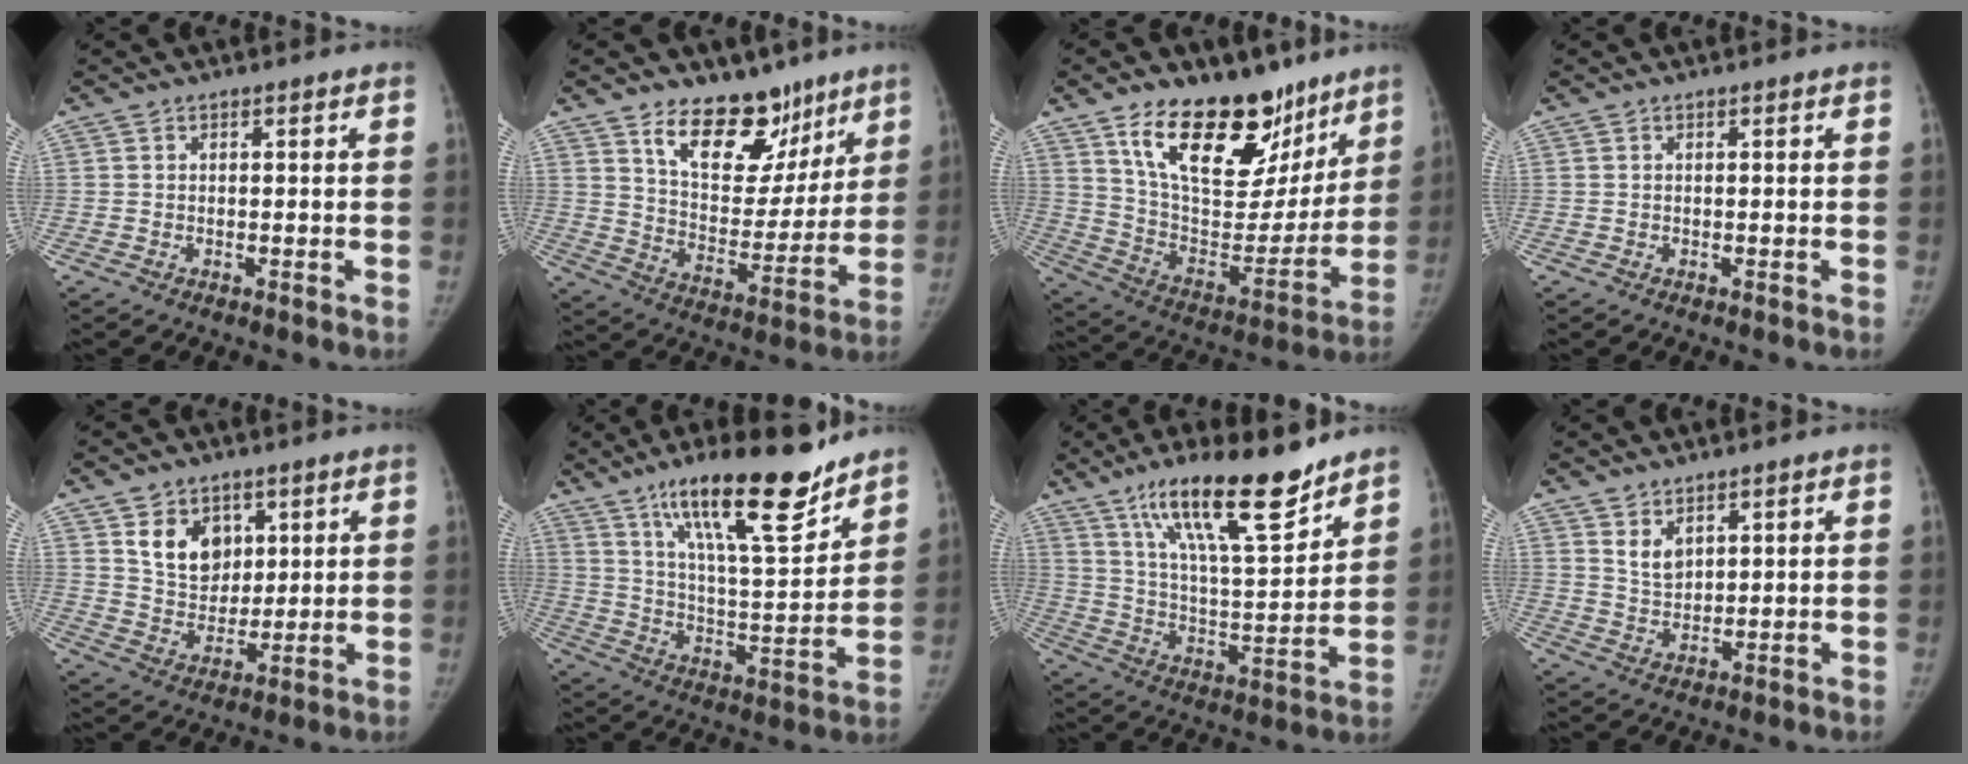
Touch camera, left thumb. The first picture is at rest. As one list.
[{"total": 16.7, "force": [11.3, 9.3, 8.0], "torque": [-0.056, -0.073, 0.188]}, {"total": 26.6, "force": [16.4, 13.8, 15.8], "torque": [-0.192, -0.067, 0.272]}, {"total": 0.0}, {"total": 10.2, "force": [4.4, 7.6, 5.3], "torque": [-0.053, -0.030, 0.087]}, {"total": 21.6, "force": [15.1, 5.1, 14.6], "torque": [-0.206, -0.078, 0.251]}, {"total": 19.9, "force": [13.9, 4.7, 13.5], "torque": [-0.199, -0.072, 0.240]}, {"total": 4.2, "force": [2.6, 2.3, 2.3], "torque": [-0.025, -0.026, 0.056]}]